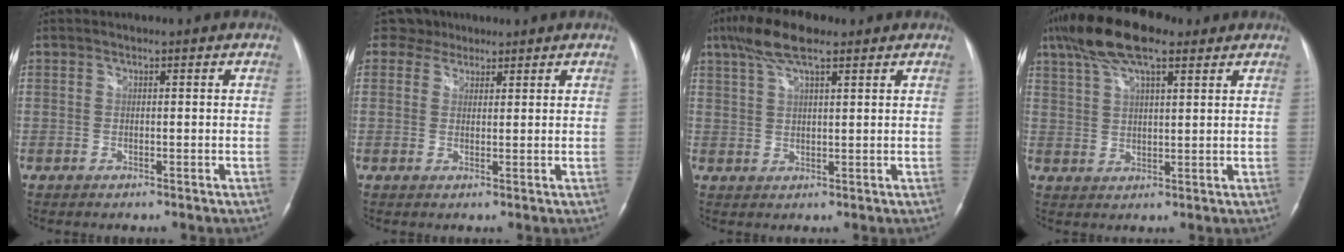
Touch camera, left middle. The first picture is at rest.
{"total": 3.2, "force": [2.4, 2.0, -0.2], "torque": [0.006, 0.013, 0.037]}
{"total": 8.0, "force": [5.4, 1.9, 5.6], "torque": [-0.116, 0.024, 0.097]}
{"total": 12.1, "force": [8.3, 3.3, 8.2], "torque": [-0.161, 0.032, 0.149]}